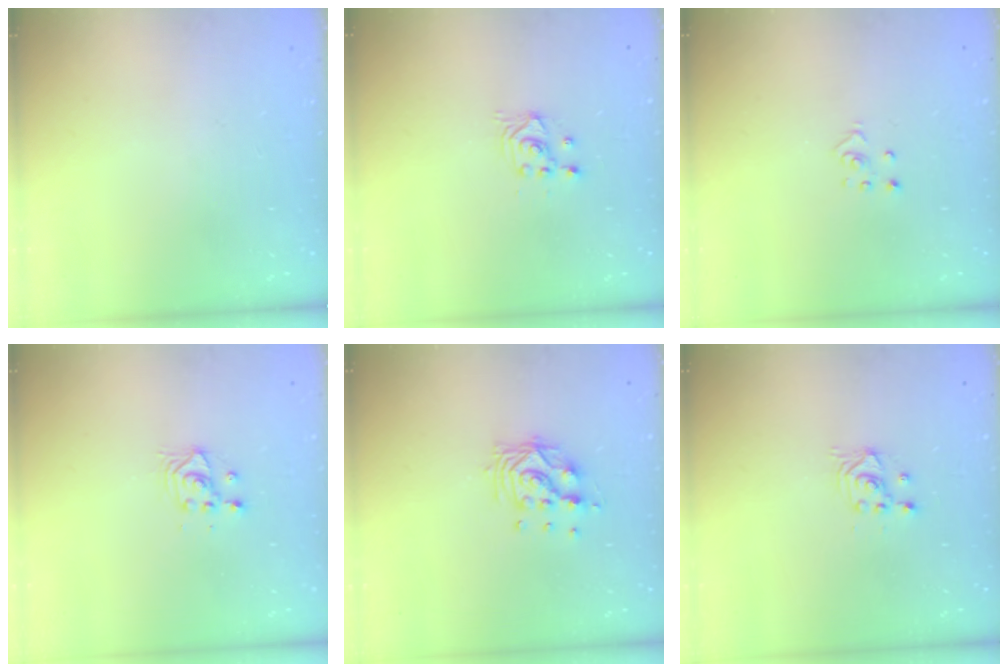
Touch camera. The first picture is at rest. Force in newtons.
{"total": 2.4, "press": 2.3, "slide": 0.2}
{"total": 2.8, "press": 2.8, "slide": 0.3}
{"total": 3.4, "press": 3.4, "slide": 0.4}
{"total": 9.8, "press": 9.8, "slide": 0.7}
{"total": 2.4, "press": 2.3, "slide": 0.2}